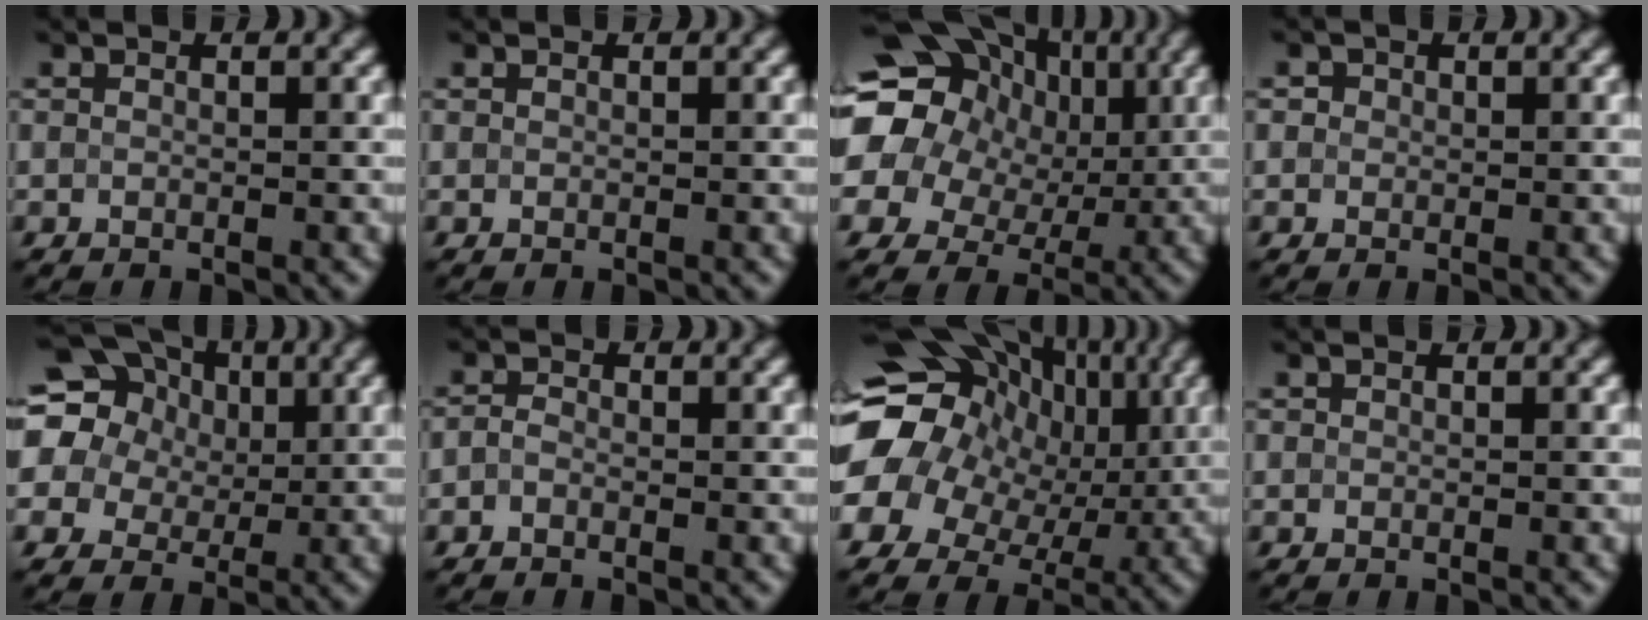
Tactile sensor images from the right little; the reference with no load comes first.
{"total": 0.0}
{"total": 18.8, "force": [4.2, 16.0, 8.9], "torque": [-0.190, 0.041, 0.032]}
{"total": 0.9, "force": [0.3, 0.9, 0.3], "torque": [0.001, 0.000, 0.000]}
{"total": 19.2, "force": [7.1, 16.0, 7.8], "torque": [-0.207, 0.057, 0.094]}
{"total": 0.9, "force": [-0.6, 0.5, 0.4], "torque": [-0.007, 0.001, -0.015]}
{"total": 17.3, "force": [2.8, 14.4, 9.2], "torque": [-0.183, 0.020, 0.026]}
{"total": 0.0}